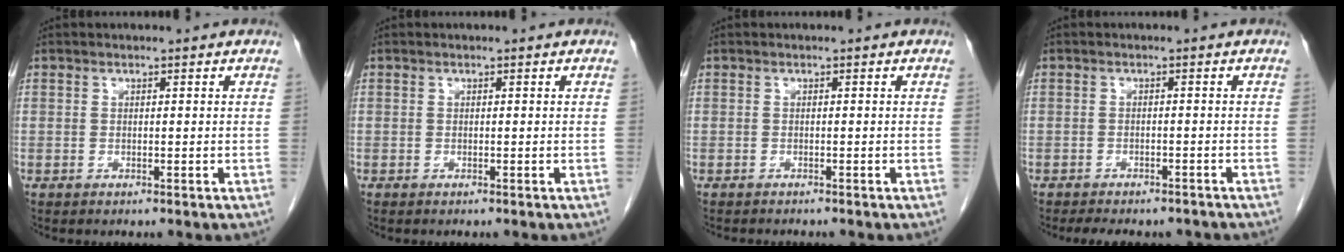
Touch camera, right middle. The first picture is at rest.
{"total": 0.0}
{"total": 2.4, "force": [-2.3, 0.4, 0.9], "torque": [-0.013, -0.004, -0.027]}
{"total": 8.4, "force": [-7.3, 2.9, 2.9], "torque": [-0.042, 0.002, -0.089]}